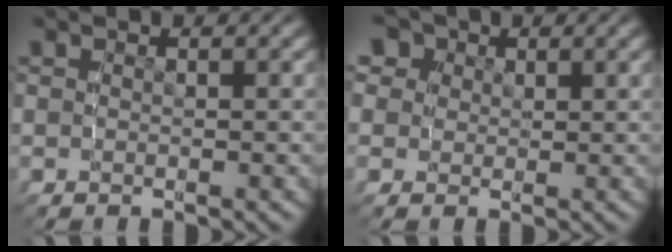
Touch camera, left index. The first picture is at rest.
{"total": 7.9, "force": [3.1, 6.5, 3.3], "torque": [-0.073, 0.006, 0.043]}